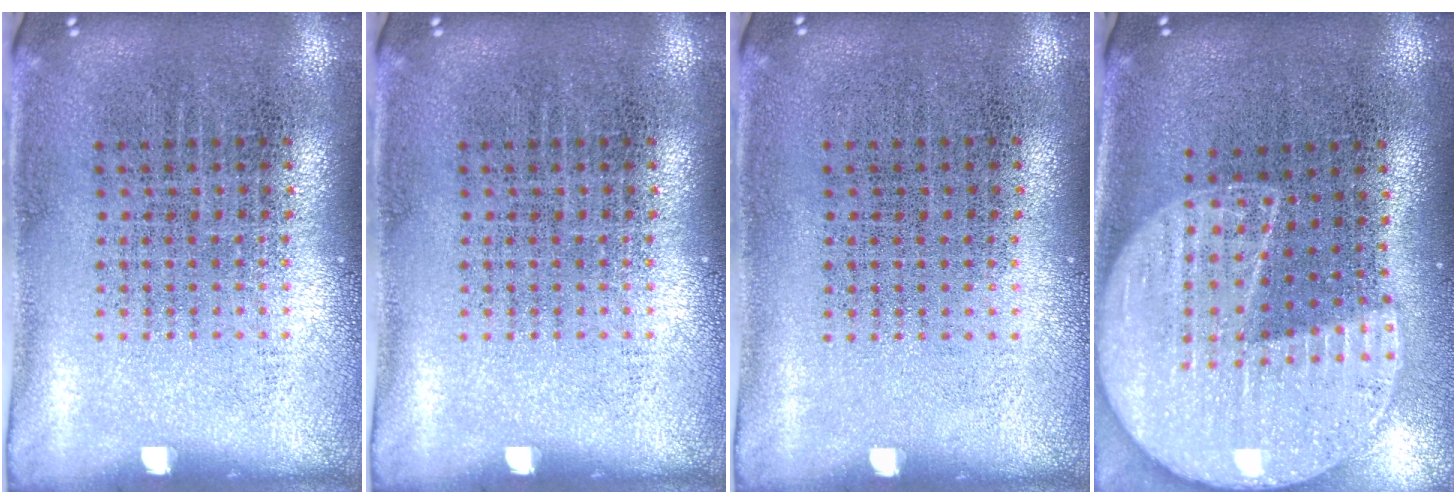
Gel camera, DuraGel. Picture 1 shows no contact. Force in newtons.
{"total": 0.0}
{"total": 0.0}
{"total": 2.0, "press": 1.8, "slide": 0.8}